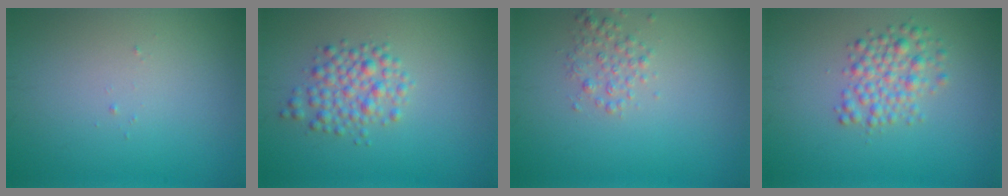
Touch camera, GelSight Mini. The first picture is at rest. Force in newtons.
{"total": 3.0, "press": 3.0, "slide": 0.1}
{"total": 1.8, "press": 1.8, "slide": 0.0}
{"total": 3.2, "press": 3.2, "slide": 0.1}